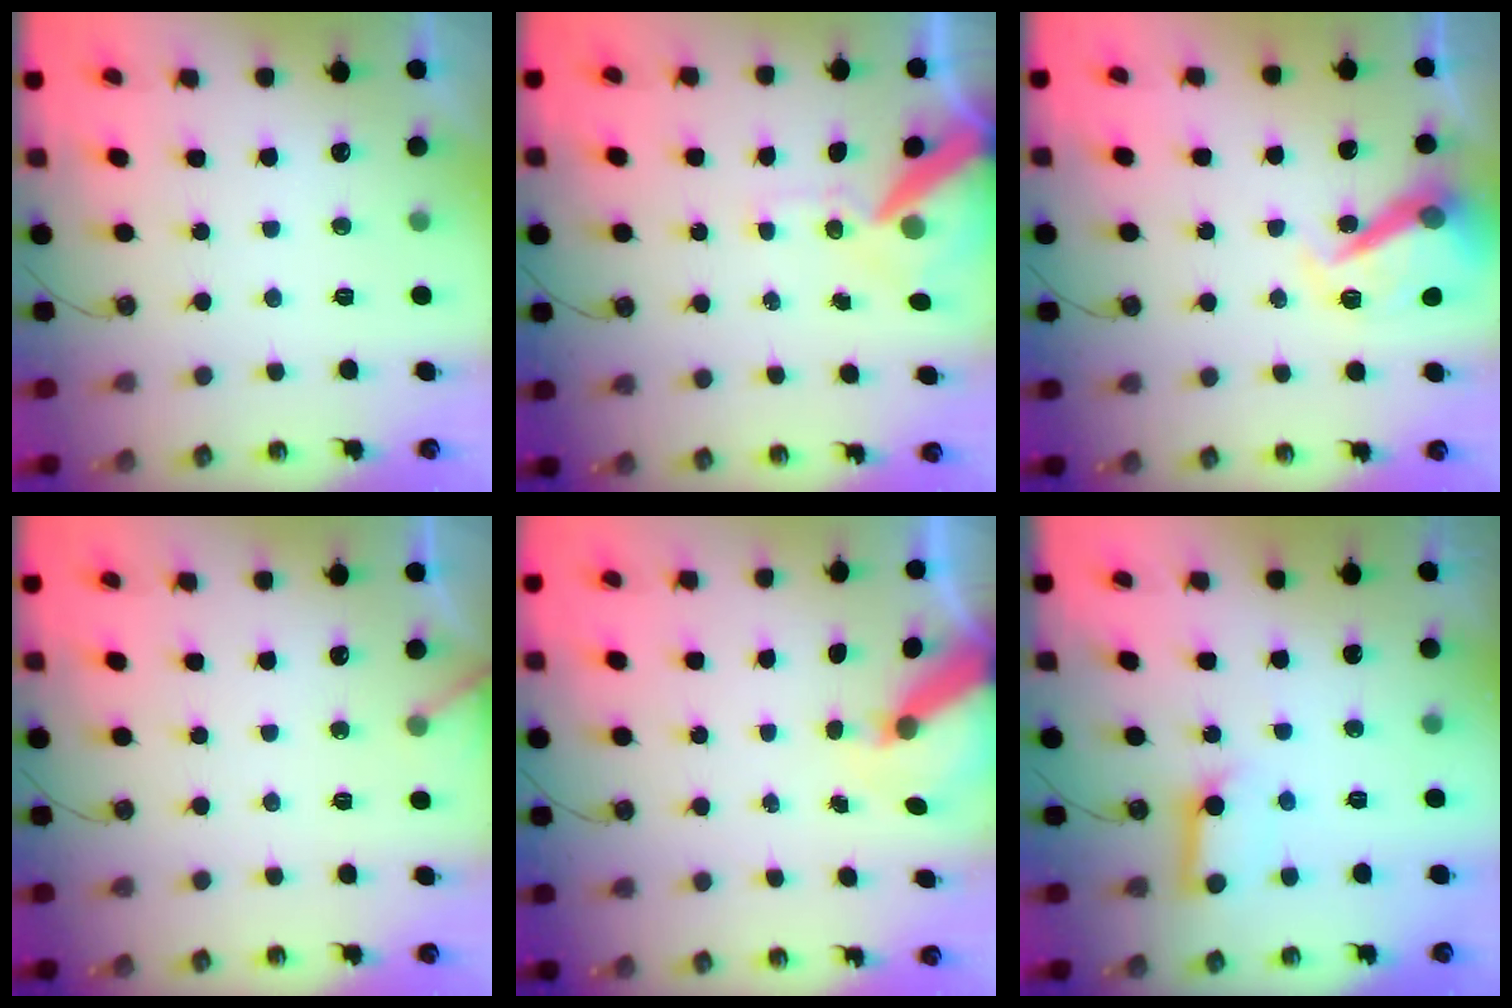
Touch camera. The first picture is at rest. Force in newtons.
{"total": 12.8, "press": 12.6, "slide": 1.7}
{"total": 16.6, "press": 16.6, "slide": 0.3}
{"total": 2.3, "press": 2.3, "slide": 0.1}
{"total": 7.8, "press": 7.8, "slide": 0.6}
{"total": 9.3, "press": 9.2, "slide": 1.0}